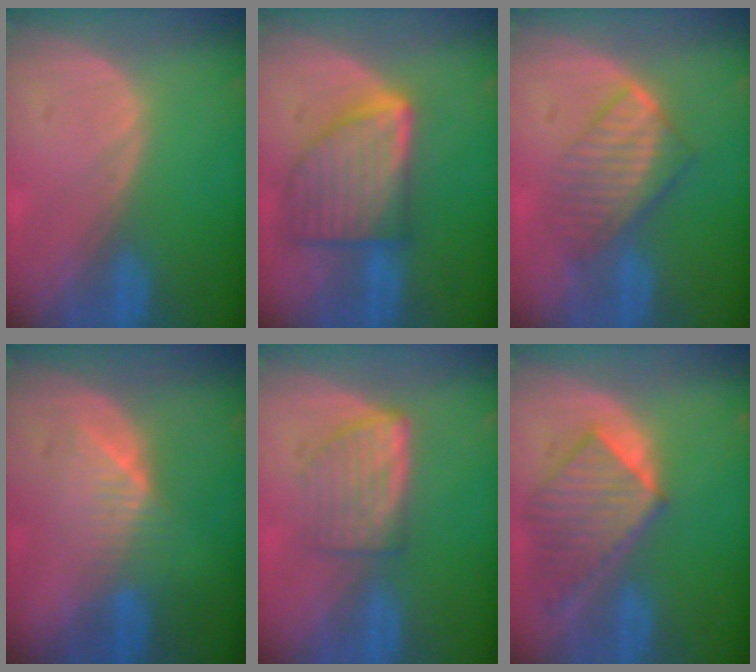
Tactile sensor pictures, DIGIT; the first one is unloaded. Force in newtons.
{"total": 9.4, "press": 9.3, "slide": 0.6}
{"total": 6.6, "press": 6.4, "slide": 1.8}
{"total": 4.5, "press": 4.4, "slide": 1.0}
{"total": 5.9, "press": 5.3, "slide": 2.6}
{"total": 8.2, "press": 7.5, "slide": 3.2}